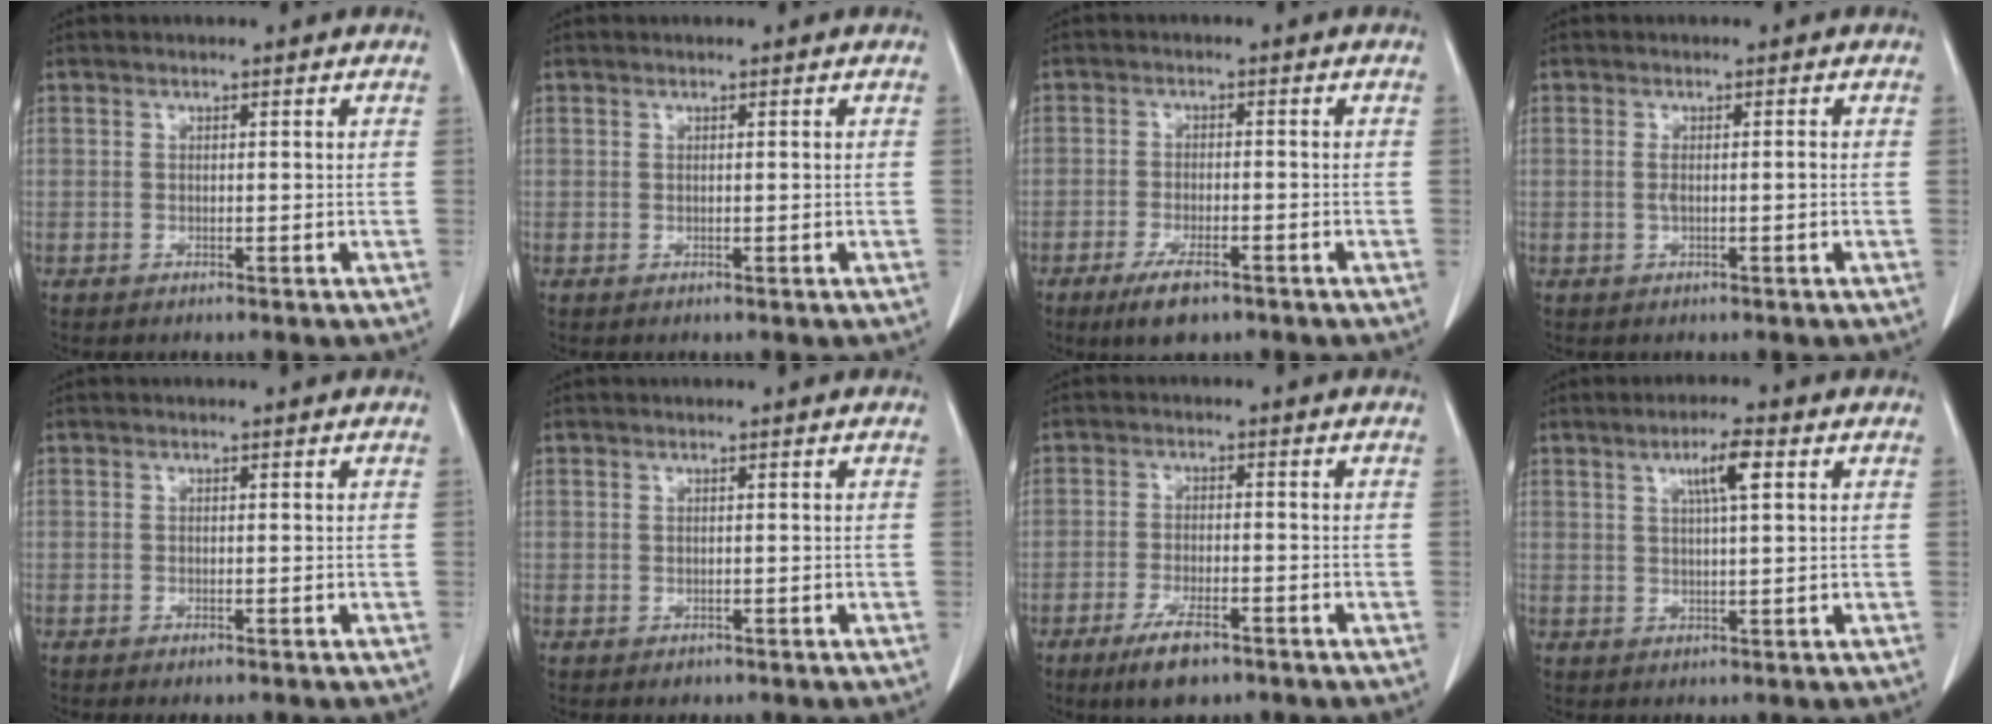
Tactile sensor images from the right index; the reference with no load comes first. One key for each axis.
{"total": 0.0}
{"total": 5.8, "fx": -3.8, "fy": 1.7, "fz": 4.0, "tx": -0.081, "ty": -0.010, "tz": -0.062}
{"total": 1.5, "fx": -0.3, "fy": 0.1, "fz": 1.5, "tx": -0.028, "ty": 0.000, "tz": -0.004}
{"total": 0.7, "fx": -0.5, "fy": 0.1, "fz": 0.4, "tx": -0.012, "ty": -0.003, "tz": -0.005}
{"total": 0.5, "fx": -0.3, "fy": 0.5, "fz": 0.1, "tx": -0.004, "ty": 0.003, "tz": -0.002}
{"total": 6.2, "fx": -4.1, "fy": 1.7, "fz": 4.3, "tx": -0.088, "ty": -0.009, "tz": -0.068}
{"total": 4.6, "fx": 1.8, "fy": 0.4, "fz": 4.2, "tx": -0.075, "ty": 0.005, "tz": 0.031}